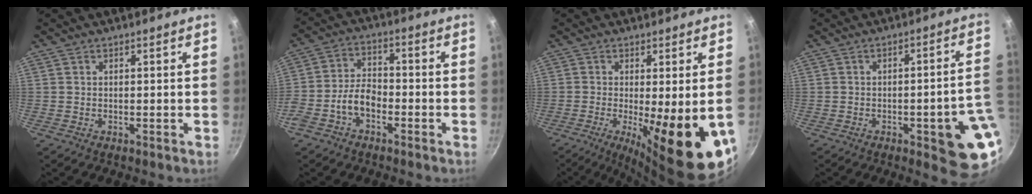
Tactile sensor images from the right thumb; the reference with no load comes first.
{"total": 6.8, "force": [-3.2, 4.0, 4.5], "torque": [-0.074, 0.044, -0.067]}
{"total": 17.0, "force": [-4.1, 4.4, 15.9], "torque": [-0.216, -0.021, -0.045]}
{"total": 13.7, "force": [-3.8, 3.8, 12.6], "torque": [-0.106, 0.023, -0.046]}